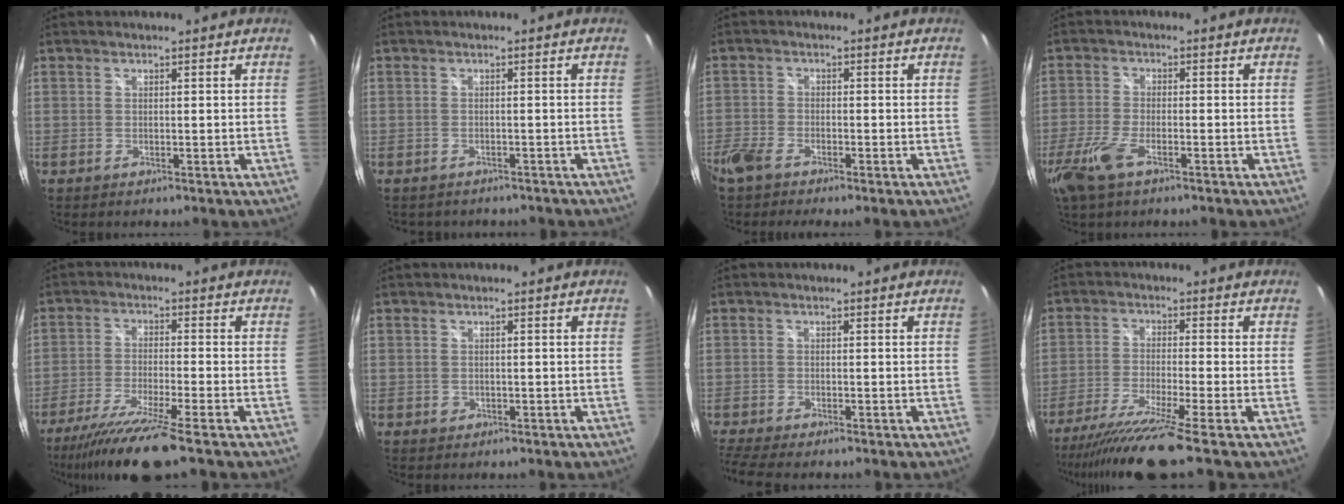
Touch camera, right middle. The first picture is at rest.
{"total": 2.9, "force": [-2.5, 1.3, 0.9], "torque": [-0.018, -0.010, -0.030]}
{"total": 4.9, "force": [-3.9, 1.4, 2.6], "torque": [-0.071, -0.014, -0.079]}
{"total": 7.6, "force": [-4.5, 2.8, 5.4], "torque": [-0.138, -0.015, -0.088]}
{"total": 11.8, "force": [-9.1, -0.7, 7.5], "torque": [-0.163, -0.035, -0.161]}
{"total": 1.0, "force": [-0.3, 1.0, 0.3], "torque": [-0.002, -0.003, -0.004]}
{"total": 5.0, "force": [-4.2, 0.1, 2.8], "torque": [-0.071, -0.028, -0.076]}
{"total": 11.2, "force": [-8.9, -2.1, 6.4], "torque": [-0.137, -0.038, -0.158]}